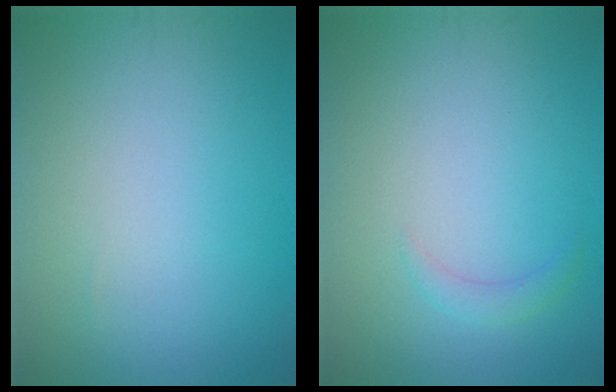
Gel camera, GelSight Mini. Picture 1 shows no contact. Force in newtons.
{"total": 1.1, "press": 1.1, "slide": 0.0}